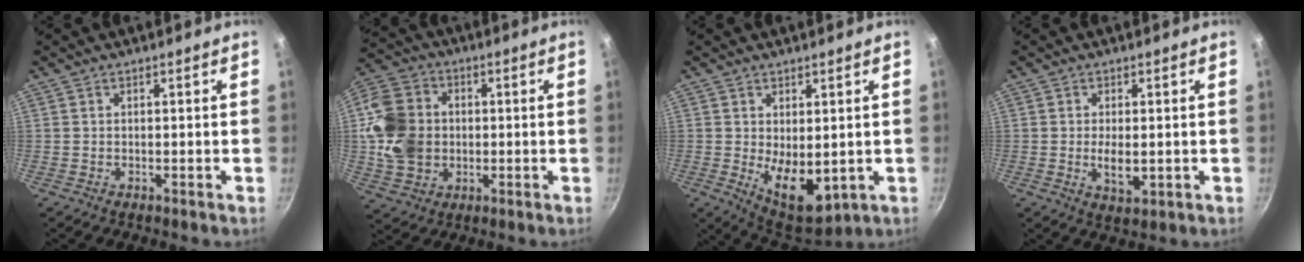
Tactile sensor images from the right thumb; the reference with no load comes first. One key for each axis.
{"total": 14.6, "fx": 0.1, "fy": 11.7, "fz": 8.8, "tx": -0.164, "ty": 0.016, "tz": 0.001}
{"total": 9.9, "fx": -1.1, "fy": 5.2, "fz": 8.4, "tx": -0.109, "ty": -0.018, "tz": 0.006}
{"total": 4.4, "fx": -0.3, "fy": 2.1, "fz": 3.9, "tx": -0.068, "ty": -0.009, "tz": -0.002}